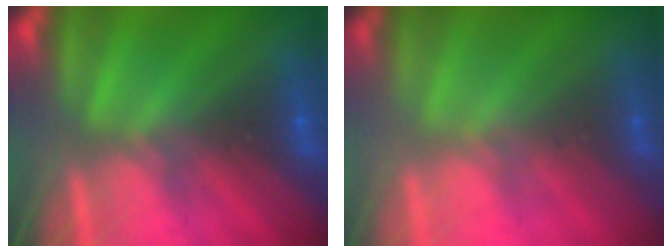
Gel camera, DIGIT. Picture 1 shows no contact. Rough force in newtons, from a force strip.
{"total": 2.2}